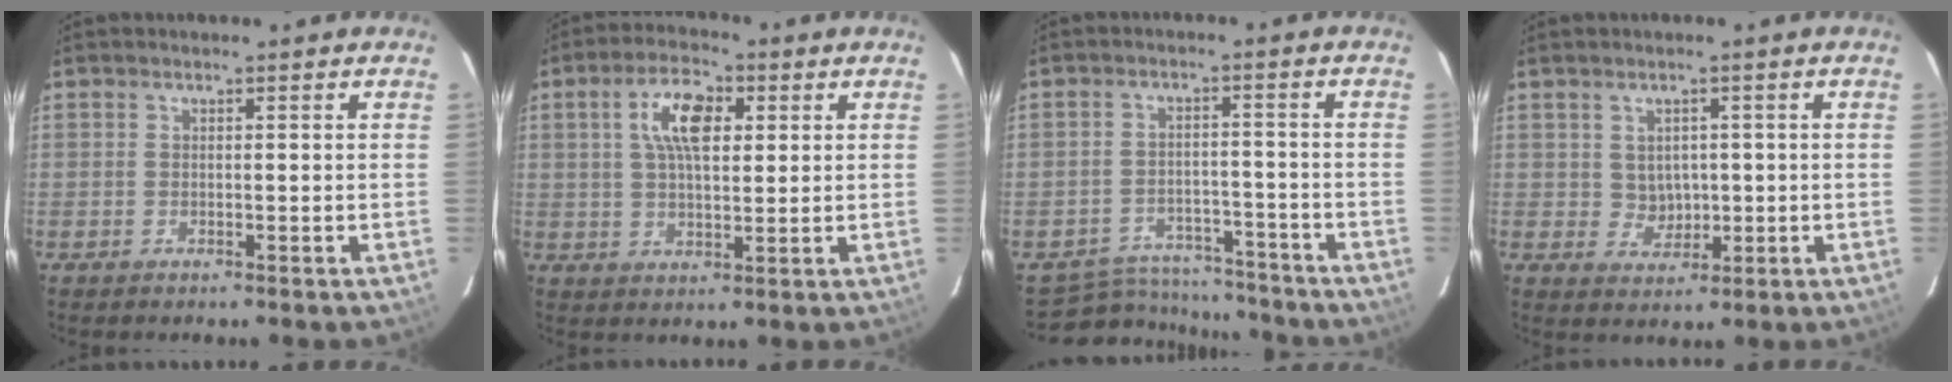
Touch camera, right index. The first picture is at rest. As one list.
[{"total": 8.5, "force": [2.5, 3.9, 7.1], "torque": [-0.128, 0.018, 0.044]}, {"total": 11.4, "force": [-10.4, 4.2, 1.8], "torque": [-0.050, 0.022, -0.140]}, {"total": 3.6, "force": [0.4, 3.4, 1.1], "torque": [-0.019, 0.007, 0.016]}]